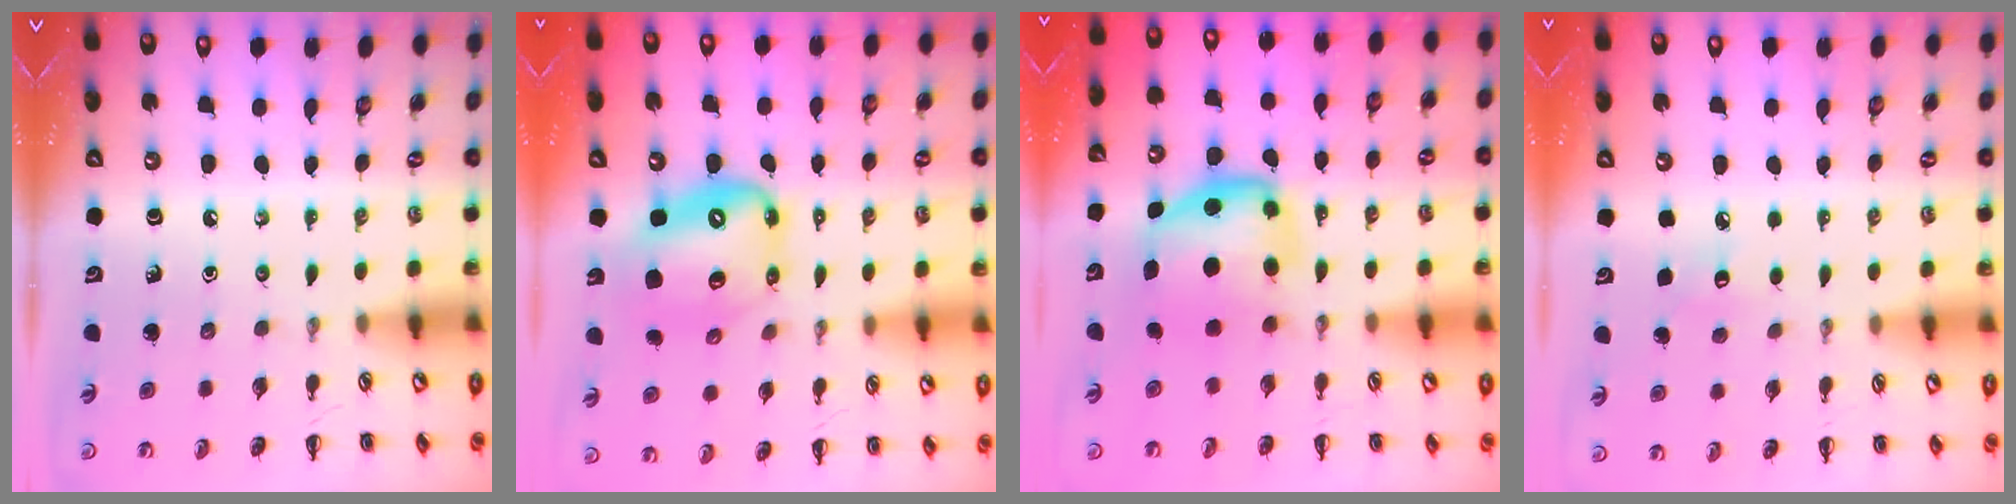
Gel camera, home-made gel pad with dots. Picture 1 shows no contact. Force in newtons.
{"total": 12.9, "press": 12.5, "slide": 3.3}
{"total": 7.1, "press": 7.0, "slide": 1.1}
{"total": 5.1, "press": 4.9, "slide": 1.3}